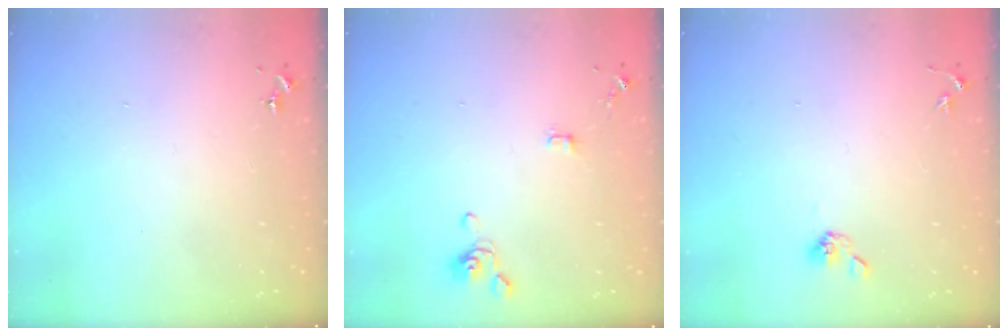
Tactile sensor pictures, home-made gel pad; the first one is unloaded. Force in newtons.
{"total": 4.1, "press": 4.0, "slide": 0.7}
{"total": 5.0, "press": 4.7, "slide": 1.7}